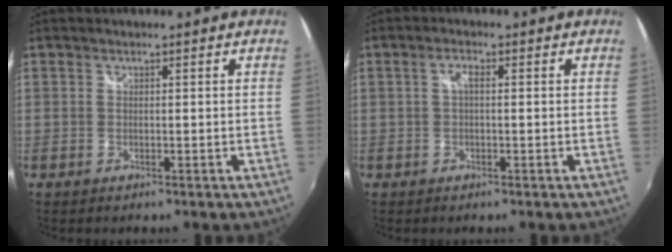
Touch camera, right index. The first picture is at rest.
{"total": 1.7, "force": [0.0, 0.6, 1.6], "torque": [-0.032, 0.006, -0.001]}